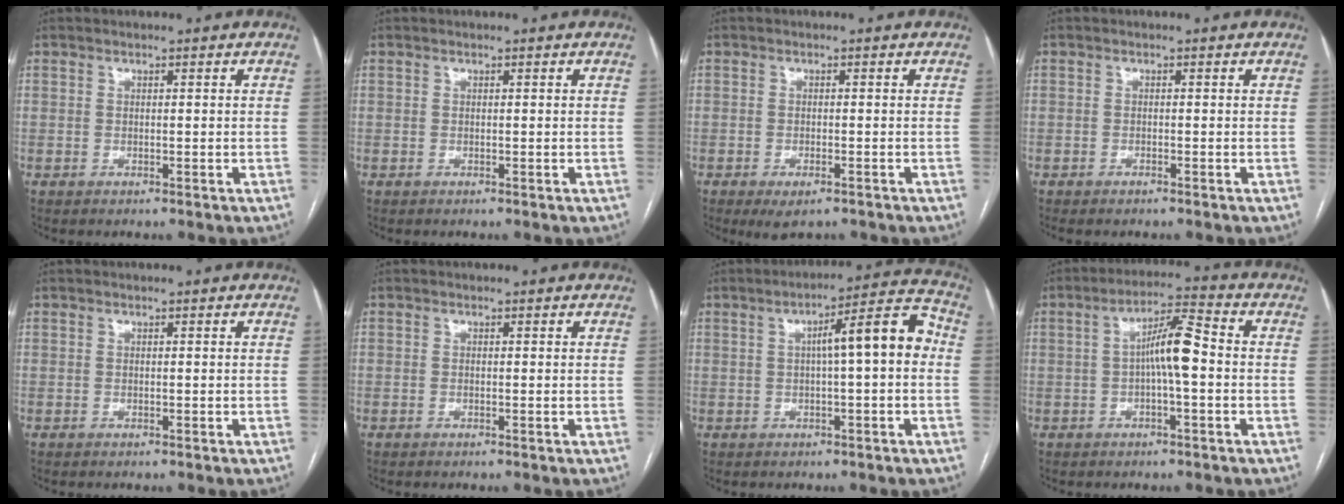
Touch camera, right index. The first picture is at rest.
{"total": 0.0}
{"total": 3.4, "force": [-2.2, 1.3, 2.3], "torque": [-0.033, -0.004, -0.028]}
{"total": 0.7, "force": [-0.6, 0.1, 0.3], "torque": [-0.008, 0.000, -0.011]}
{"total": 0.0}
{"total": 0.0}
{"total": 9.4, "force": [0.6, 1.3, 9.2], "torque": [-0.131, 0.035, 0.005]}
{"total": 7.2, "force": [-0.3, 1.0, 7.1], "torque": [-0.128, 0.021, -0.010]}